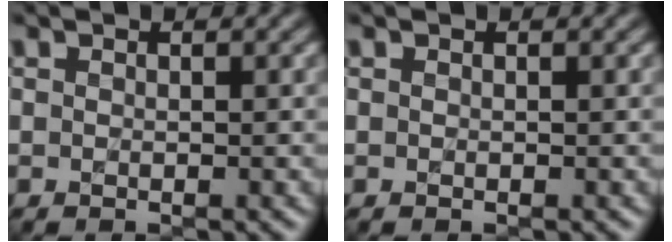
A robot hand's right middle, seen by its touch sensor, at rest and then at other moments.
{"total": 0.0}